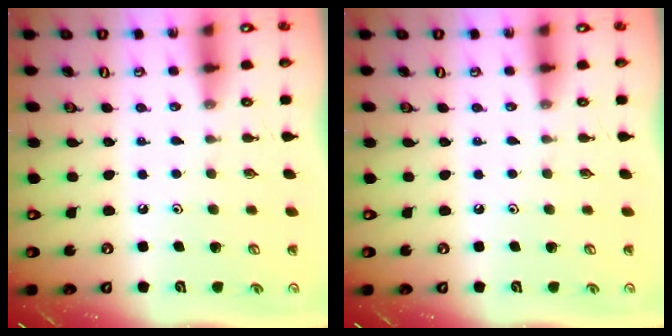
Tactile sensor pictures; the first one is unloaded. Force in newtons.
{"total": 0.0}